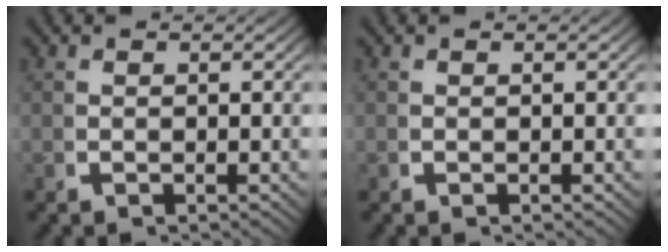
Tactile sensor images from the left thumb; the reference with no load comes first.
{"total": 0.0}